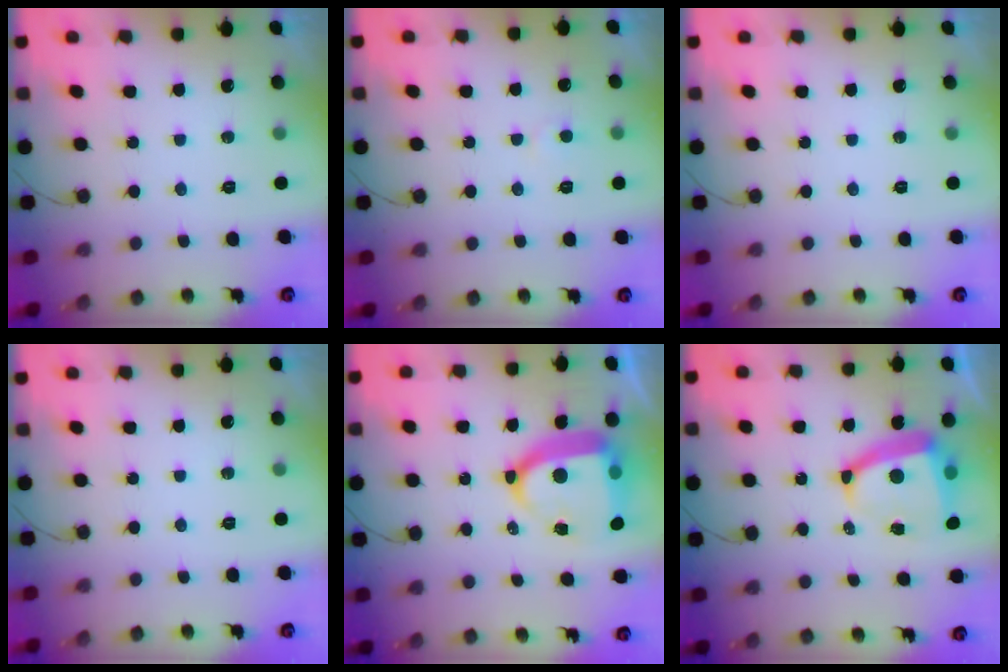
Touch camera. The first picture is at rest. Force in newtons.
{"total": 3.2, "press": 3.2, "slide": 0.4}
{"total": 0.0}
{"total": 0.0}
{"total": 17.3, "press": 17.2, "slide": 2.0}
{"total": 11.0, "press": 10.9, "slide": 1.4}